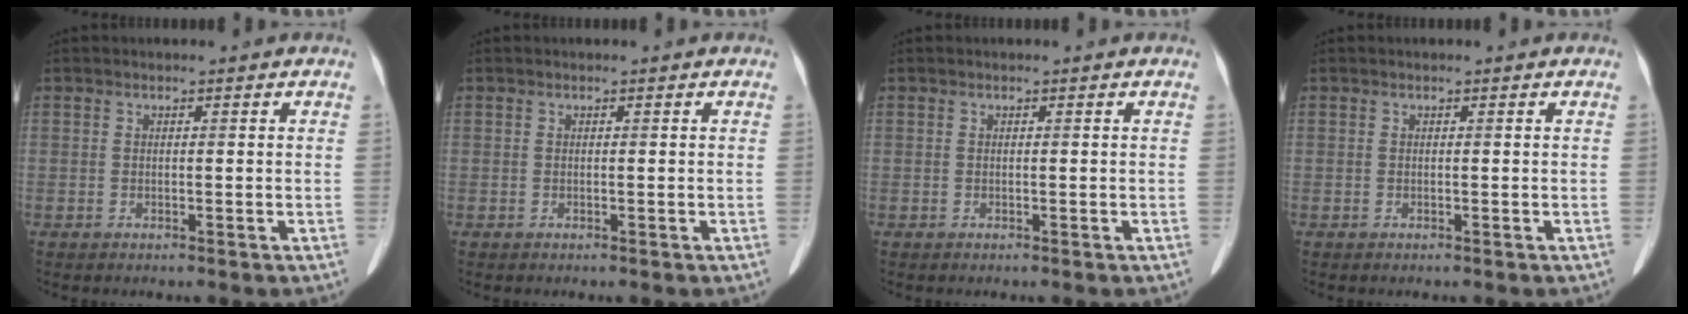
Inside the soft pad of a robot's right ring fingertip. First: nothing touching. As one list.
[{"total": 0.0}, {"total": 0.0}, {"total": 0.0}]